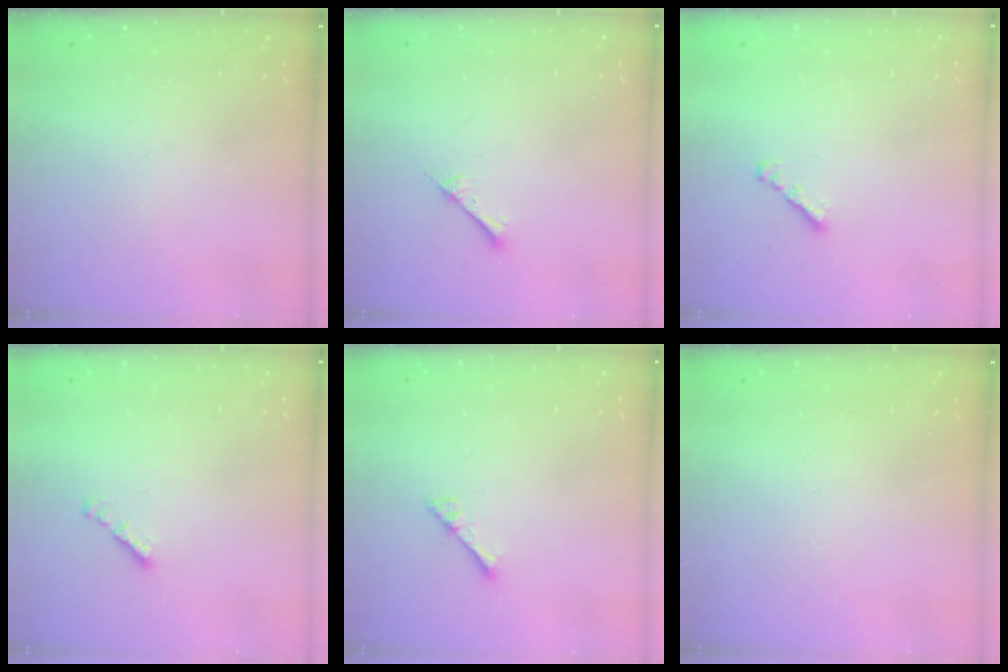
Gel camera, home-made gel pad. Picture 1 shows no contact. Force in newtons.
{"total": 2.4, "press": 2.4, "slide": 0.2}
{"total": 1.6, "press": 1.5, "slide": 0.4}
{"total": 1.8, "press": 1.7, "slide": 0.6}
{"total": 3.3, "press": 3.3, "slide": 0.5}
{"total": 0.0}